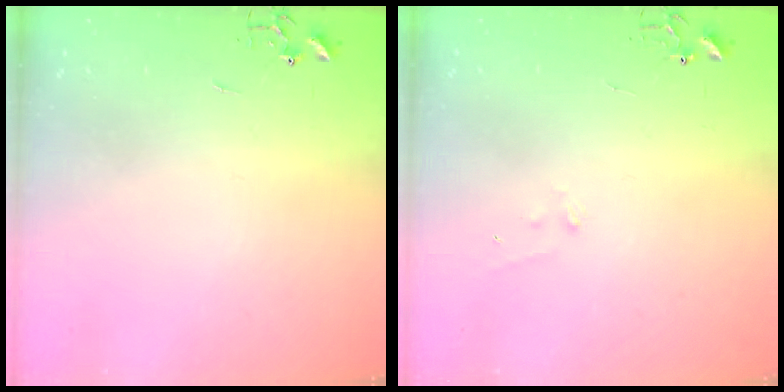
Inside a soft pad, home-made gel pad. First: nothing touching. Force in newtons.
{"total": 5.6, "press": 5.6, "slide": 0.7}